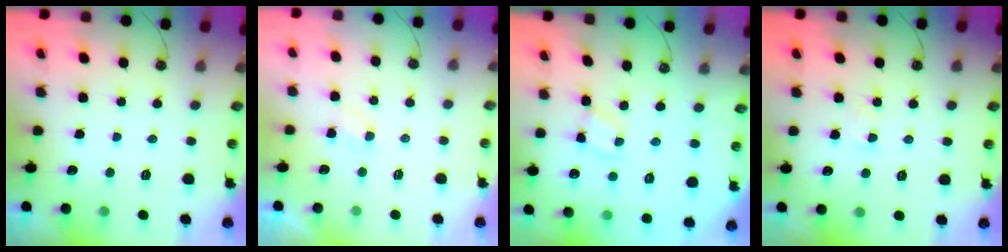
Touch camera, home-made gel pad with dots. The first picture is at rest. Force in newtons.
{"total": 2.3, "press": 2.3, "slide": 0.4}
{"total": 1.7, "press": 1.7, "slide": 0.3}
{"total": 1.7, "press": 1.6, "slide": 0.3}